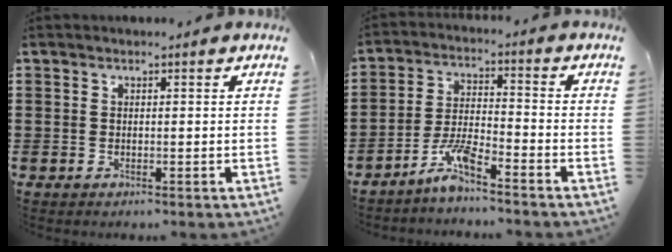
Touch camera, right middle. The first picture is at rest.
{"total": 6.2, "force": [-4.9, 0.5, 3.8], "torque": [-0.084, -0.009, -0.094]}